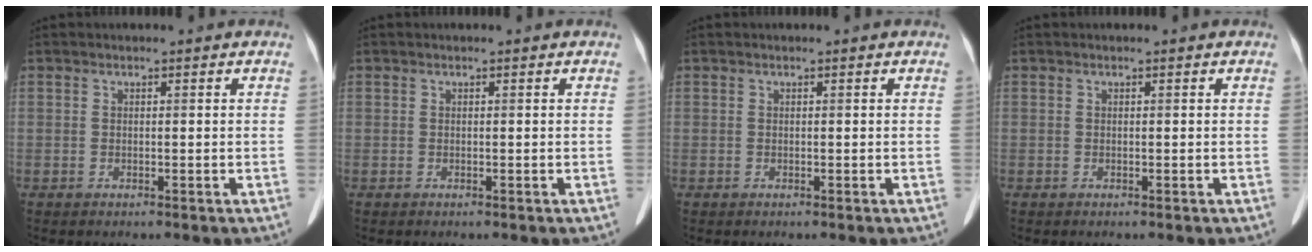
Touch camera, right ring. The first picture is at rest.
{"total": 0.0}
{"total": 0.0}
{"total": 0.0}